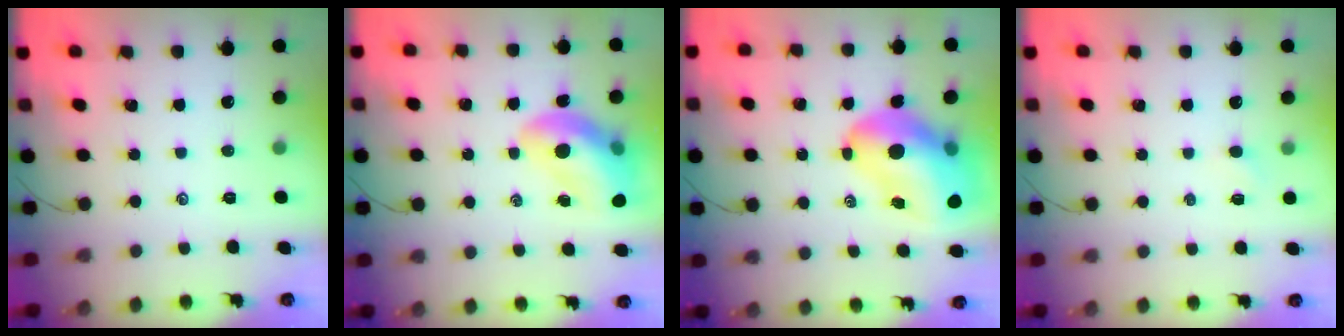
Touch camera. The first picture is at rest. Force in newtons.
{"total": 14.0, "press": 13.5, "slide": 3.8}
{"total": 17.3, "press": 16.5, "slide": 5.1}
{"total": 1.3, "press": 1.2, "slide": 0.5}